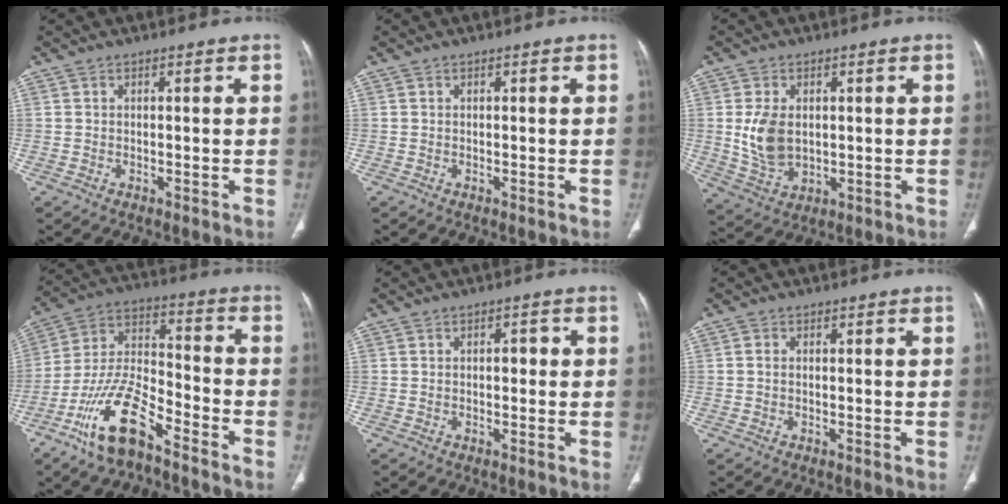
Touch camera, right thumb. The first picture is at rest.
{"total": 0.0}
{"total": 8.0, "force": [0.7, 5.3, 5.9], "torque": [-0.108, -0.007, 0.027]}
{"total": 14.7, "force": [-9.5, 5.4, 9.8], "torque": [-0.183, 0.065, -0.185]}
{"total": 1.7, "force": [0.1, 1.1, 1.3], "torque": [-0.009, 0.006, -0.004]}
{"total": 0.8, "force": [0.0, 0.6, 0.5], "torque": [-0.008, -0.001, 0.000]}